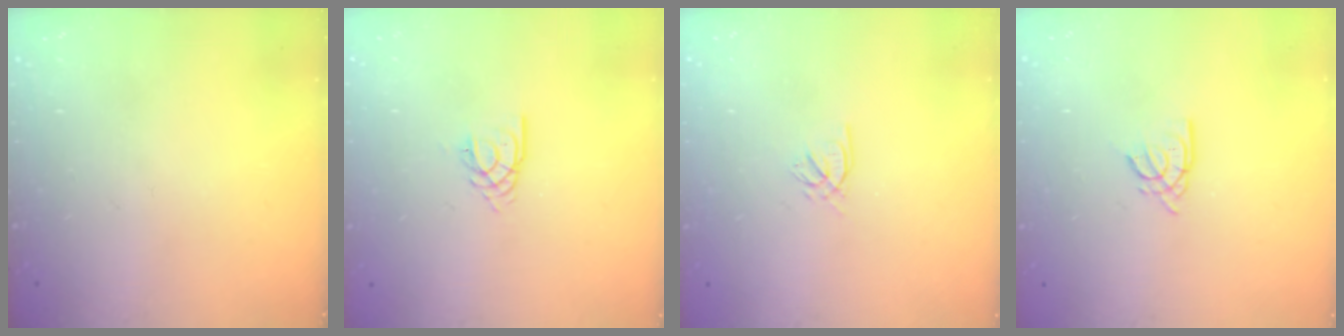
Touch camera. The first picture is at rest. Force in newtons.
{"total": 2.1, "press": 2.1, "slide": 0.3}
{"total": 2.1, "press": 2.0, "slide": 0.5}
{"total": 3.3, "press": 3.3, "slide": 0.3}